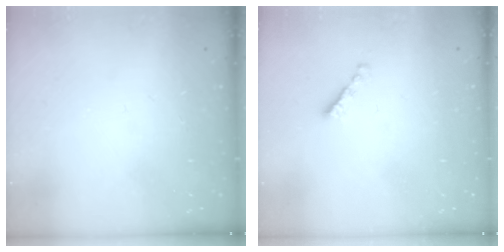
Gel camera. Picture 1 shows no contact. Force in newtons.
{"total": 2.1, "press": 2.1, "slide": 0.3}